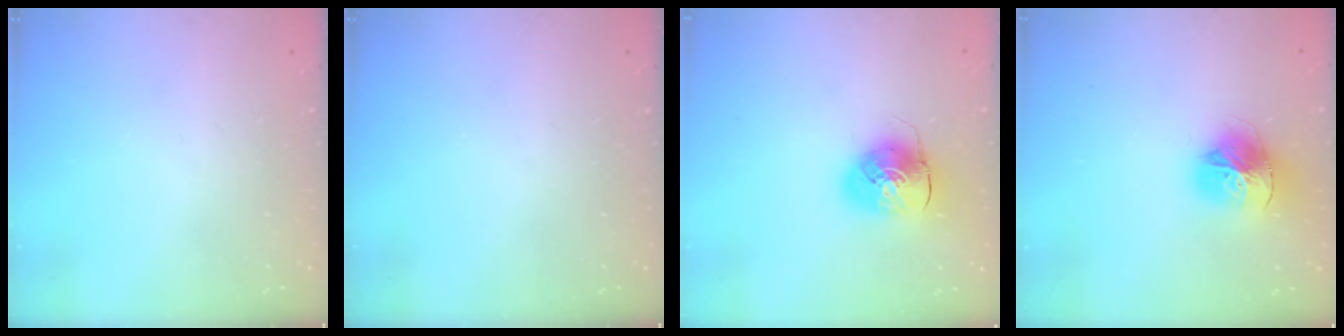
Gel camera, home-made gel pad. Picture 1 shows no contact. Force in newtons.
{"total": 0.0}
{"total": 9.6, "press": 9.4, "slide": 1.7}
{"total": 17.3, "press": 17.2, "slide": 1.8}